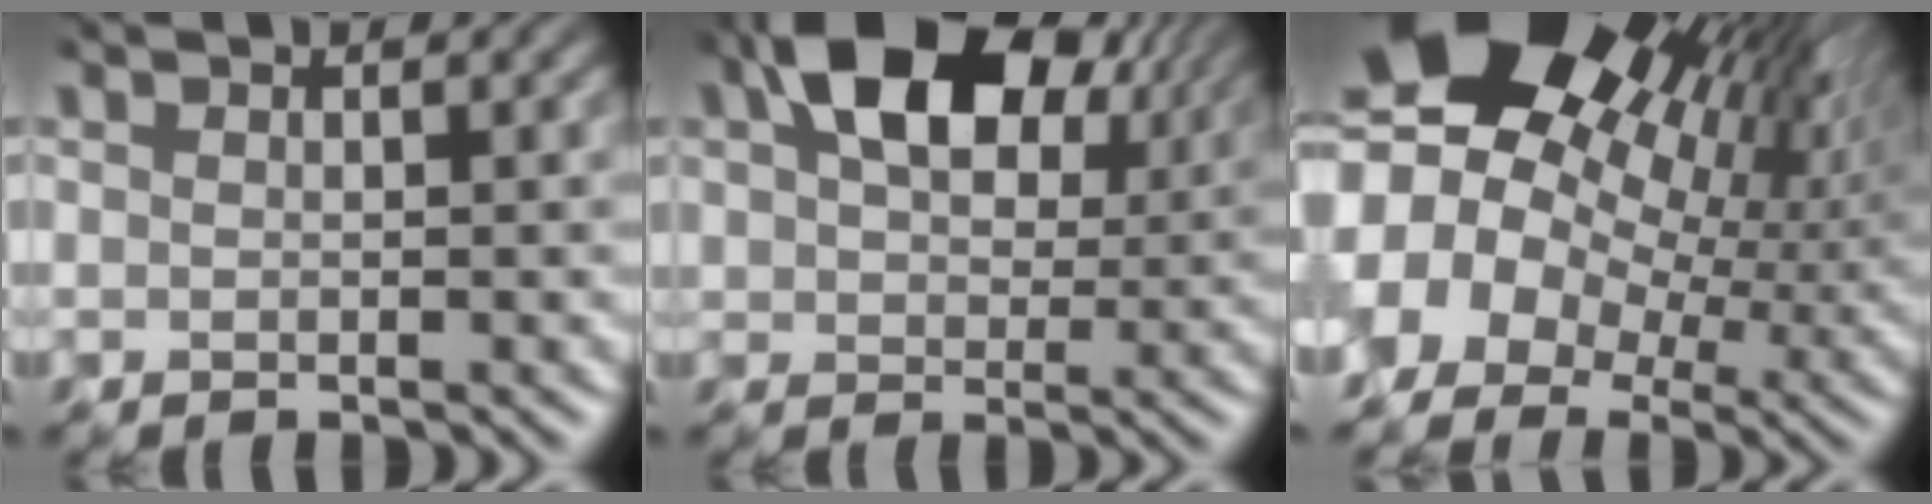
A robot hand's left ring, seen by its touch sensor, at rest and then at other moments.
{"total": 11.1, "force": [5.2, 6.5, 7.4], "torque": [-0.131, 0.020, 0.088]}
{"total": 16.3, "force": [3.1, 10.9, 11.6], "torque": [-0.193, 0.023, 0.065]}